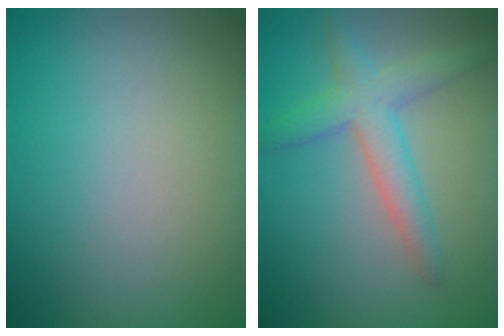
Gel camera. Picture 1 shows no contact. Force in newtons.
{"total": 3.6, "press": 3.6, "slide": 0.1}